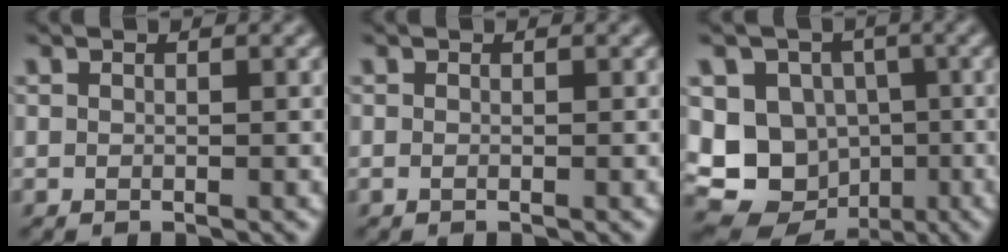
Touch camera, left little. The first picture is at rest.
{"total": 0.0}
{"total": 11.8, "force": [-2.5, 10.4, 4.9], "torque": [-0.090, -0.008, -0.065]}